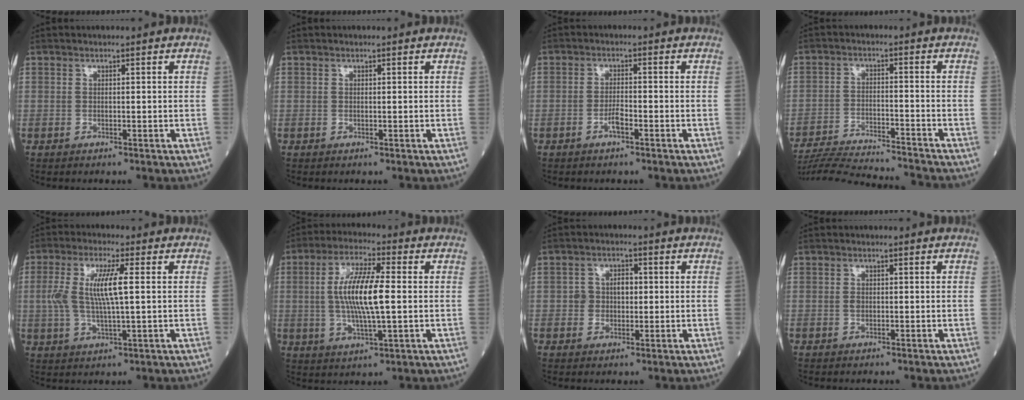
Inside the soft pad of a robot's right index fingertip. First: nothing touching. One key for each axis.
{"total": 0.0}
{"total": 2.2, "fx": -1.2, "fy": 0.3, "fz": 1.8, "tx": -0.031, "ty": 0.002, "tz": -0.025}
{"total": 15.4, "fx": -14.8, "fy": 0.2, "fz": 4.4, "tx": -0.074, "ty": -0.016, "tz": -0.228}
{"total": 8.3, "fx": 1.0, "fy": 1.3, "fz": 8.1, "tx": -0.179, "ty": 0.007, "tz": 0.020}
{"total": 11.1, "fx": 0.4, "fy": 1.8, "fz": 10.9, "tx": -0.215, "ty": 0.004, "tz": 0.007}
{"total": 3.9, "fx": 0.2, "fy": 2.9, "fz": 2.6, "tx": -0.037, "ty": 0.016, "tz": 0.005}
{"total": 0.8, "fx": -0.1, "fy": 0.6, "fz": 0.6, "tx": -0.014, "ty": 0.001, "tz": -0.002}